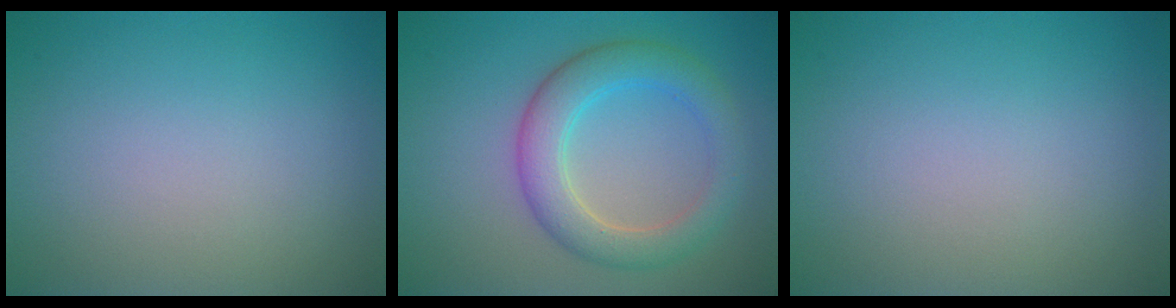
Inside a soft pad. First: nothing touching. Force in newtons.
{"total": 4.9, "press": 4.9, "slide": 0.0}
{"total": 0.0}